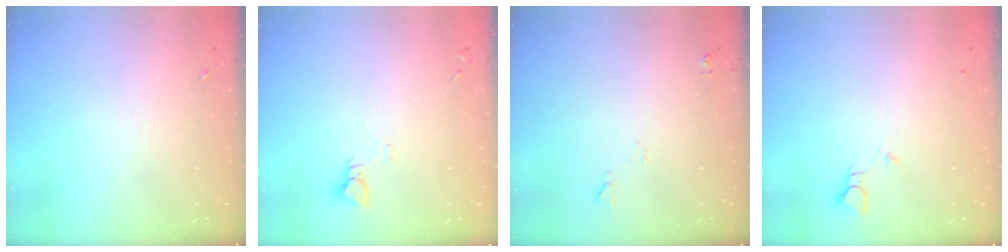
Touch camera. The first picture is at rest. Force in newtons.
{"total": 2.9, "press": 2.9, "slide": 0.2}
{"total": 4.9, "press": 4.8, "slide": 0.9}
{"total": 1.9, "press": 1.9, "slide": 0.1}